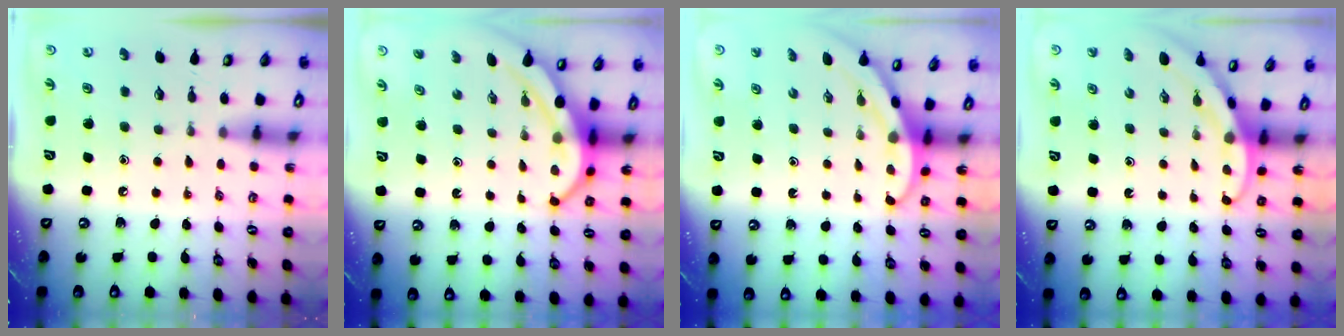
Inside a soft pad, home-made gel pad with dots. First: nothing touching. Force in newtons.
{"total": 7.4, "press": 7.3, "slide": 0.8}
{"total": 3.1, "press": 3.1, "slide": 0.1}
{"total": 3.2, "press": 3.2, "slide": 0.1}